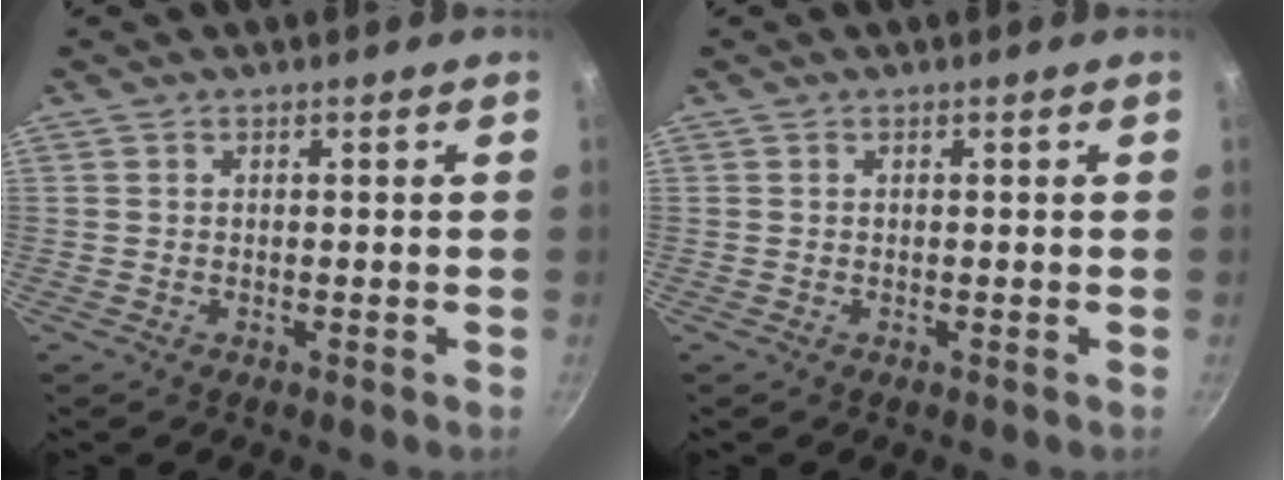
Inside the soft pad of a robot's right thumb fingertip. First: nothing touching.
{"total": 0.0}